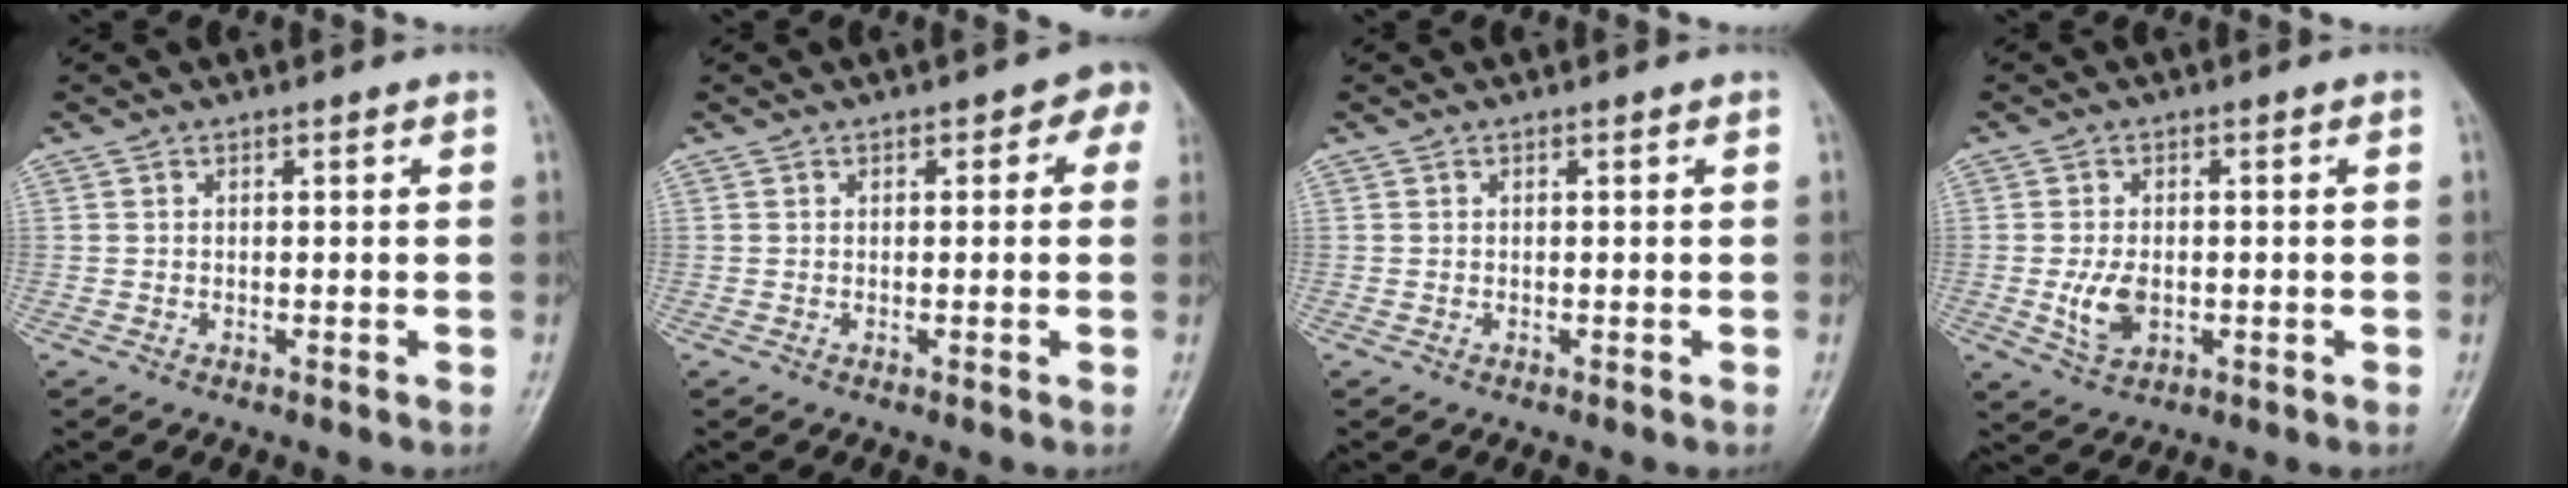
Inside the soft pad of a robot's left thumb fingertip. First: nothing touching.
{"total": 4.1, "force": [1.2, 2.1, 3.3], "torque": [-0.016, 0.006, 0.004]}
{"total": 0.0}
{"total": 5.6, "force": [-0.9, 3.5, 4.2], "torque": [-0.075, 0.001, -0.011]}